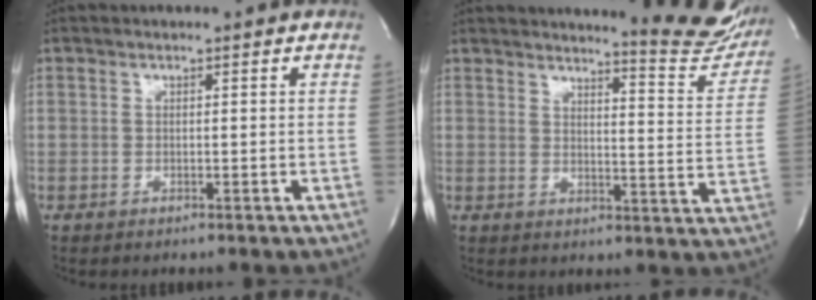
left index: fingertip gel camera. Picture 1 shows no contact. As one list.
[{"total": 13.5, "force": [12.8, 0.9, 4.1], "torque": [-0.045, -0.075, 0.138]}]